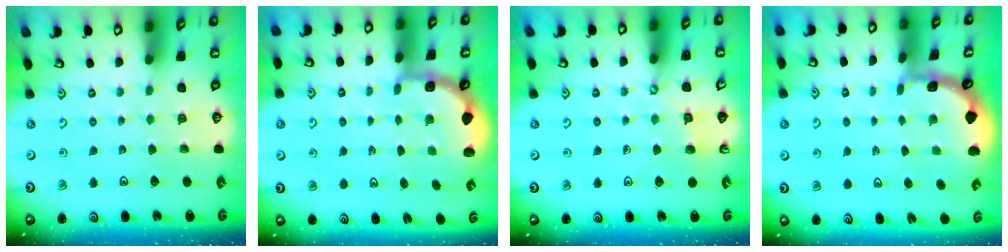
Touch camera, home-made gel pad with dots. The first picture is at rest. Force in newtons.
{"total": 2.4, "press": 1.7, "slide": 1.7}
{"total": 3.8, "press": 3.8, "slide": 0.4}
{"total": 1.5, "press": 1.5, "slide": 0.1}